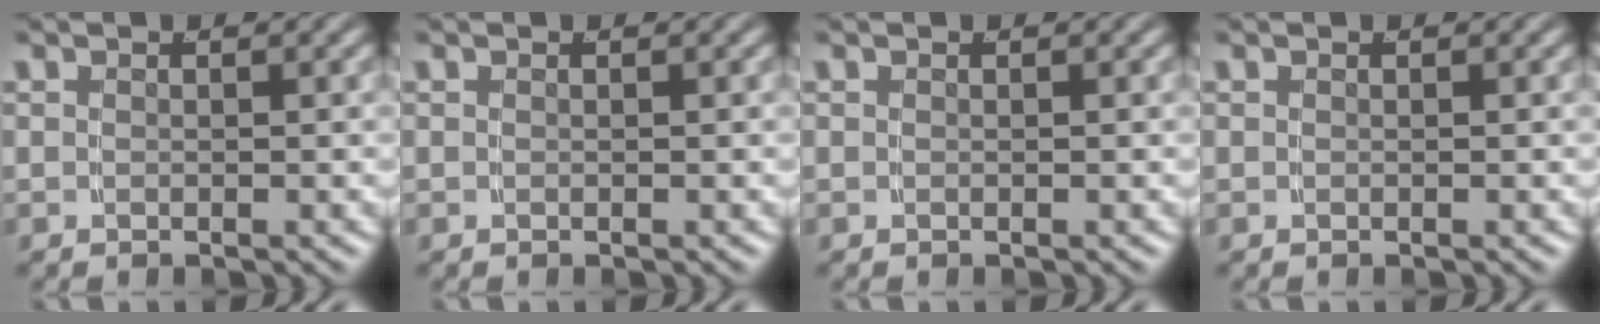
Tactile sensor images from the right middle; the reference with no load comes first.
{"total": 0.0}
{"total": 0.0}
{"total": 0.0}